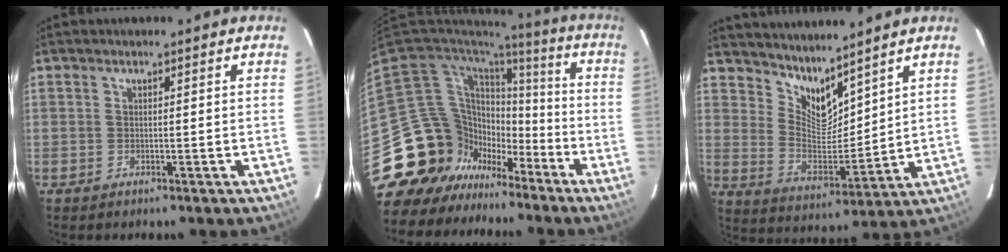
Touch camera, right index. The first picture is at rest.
{"total": 18.7, "force": [-10.0, 15.3, 4.1], "torque": [-0.117, 0.049, -0.162]}
{"total": 9.5, "force": [8.2, 2.7, 3.9], "torque": [-0.073, -0.010, 0.159]}